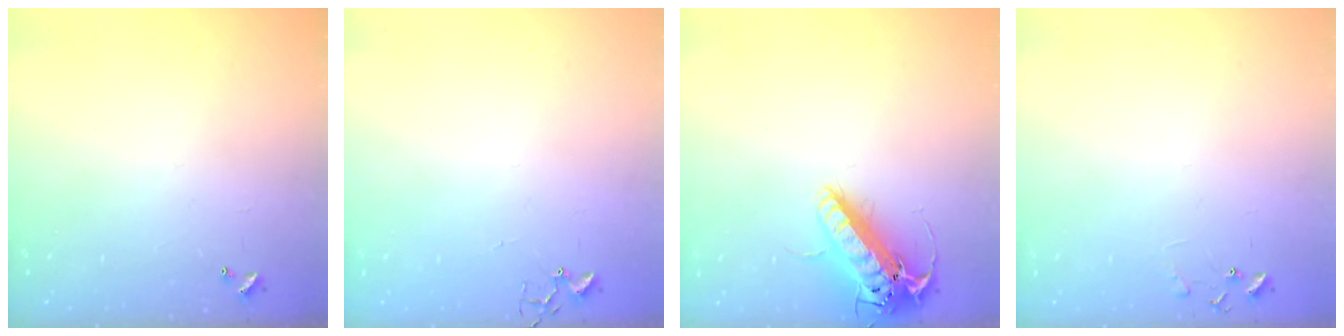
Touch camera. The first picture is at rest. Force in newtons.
{"total": 1.9, "press": 1.9, "slide": 0.2}
{"total": 16.7, "press": 16.4, "slide": 3.1}
{"total": 6.4, "press": 6.4, "slide": 0.4}